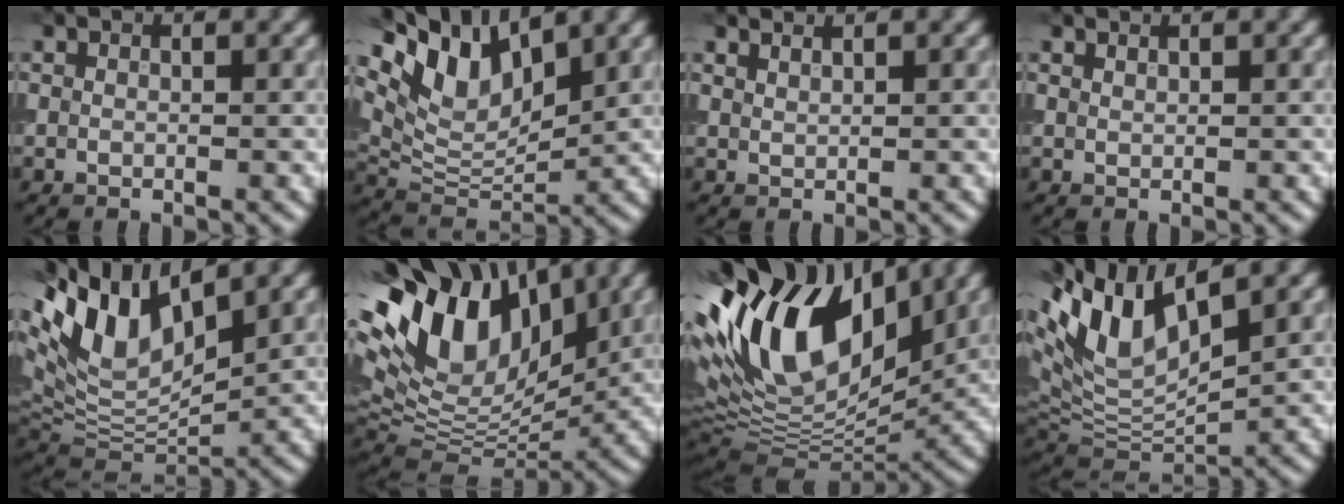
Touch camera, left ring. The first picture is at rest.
{"total": 8.1, "force": [5.2, 3.6, 5.1], "torque": [-0.095, 0.005, 0.095]}
{"total": 1.2, "force": [1.1, 0.2, 0.4], "torque": [0.000, -0.001, 0.014]}
{"total": 0.6, "force": [0.6, 0.0, 0.1], "torque": [0.001, -0.003, 0.009]}
{"total": 10.9, "force": [4.7, 5.5, 8.1], "torque": [-0.178, 0.007, 0.089]}
{"total": 14.0, "force": [6.5, 7.9, 9.5], "torque": [-0.192, 0.039, 0.110]}
{"total": 15.9, "force": [5.7, 8.3, 12.3], "torque": [-0.235, 0.033, 0.092]}
{"total": 10.1, "force": [4.6, 4.4, 7.9], "torque": [-0.176, 0.012, 0.085]}